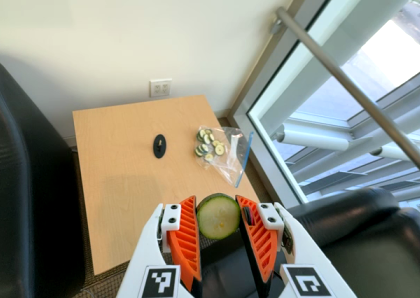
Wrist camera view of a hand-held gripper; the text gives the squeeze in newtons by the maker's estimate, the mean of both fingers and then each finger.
{"total": 9.6, "left": 9.5, "right": 9.7}